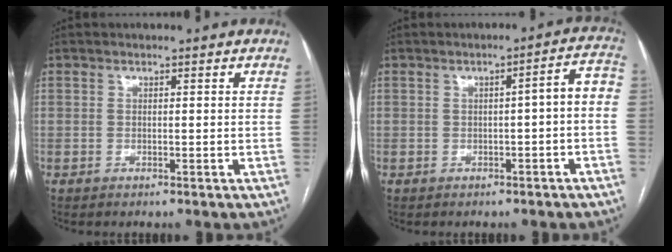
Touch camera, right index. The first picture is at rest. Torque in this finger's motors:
{"motor_torque": [0.87, -0.19, 0.33, 0.08]}